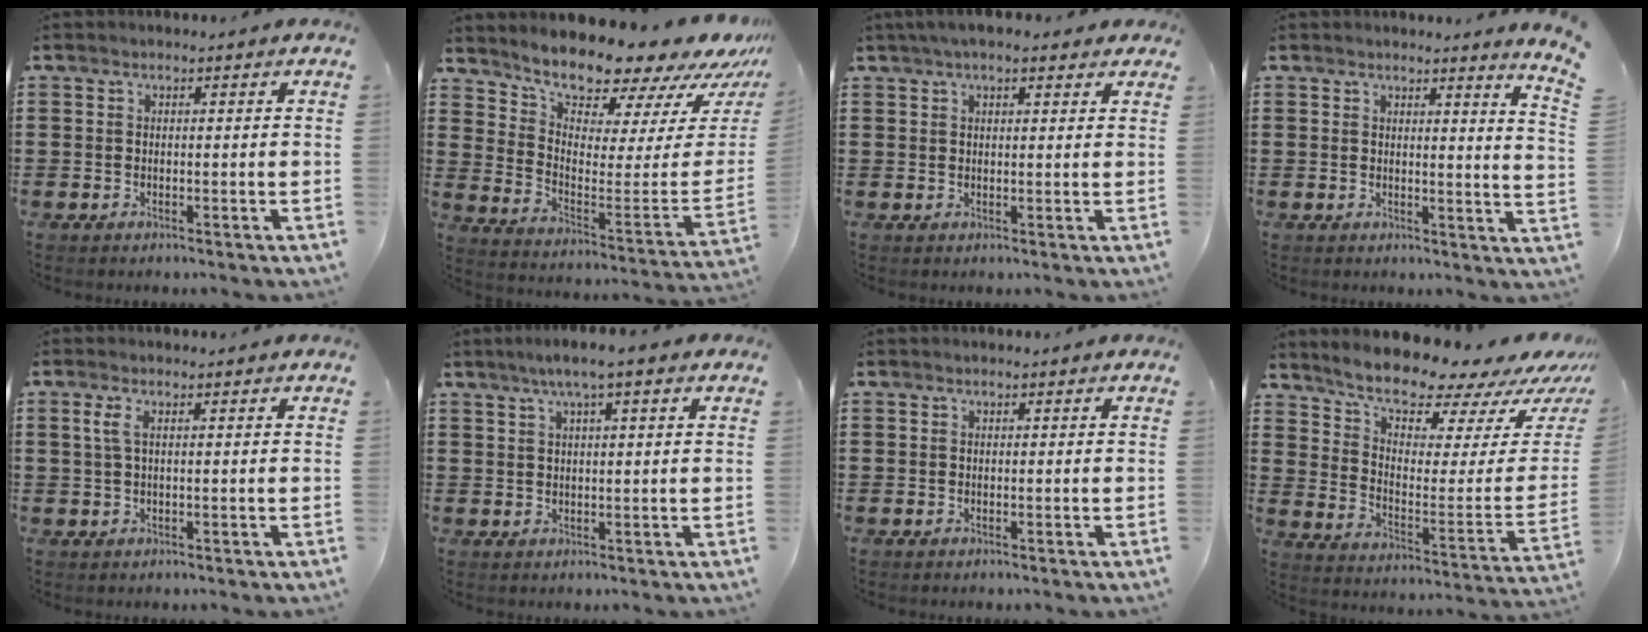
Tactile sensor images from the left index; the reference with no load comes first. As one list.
[{"total": 10.1, "force": [9.9, 1.3, 1.7], "torque": [-0.056, -0.104, 0.165]}, {"total": 3.7, "force": [2.7, 1.2, 2.3], "torque": [-0.051, 0.008, 0.048]}, {"total": 2.8, "force": [2.4, -1.0, 0.9], "torque": [-0.018, -0.017, 0.040]}, {"total": 2.1, "force": [0.5, 0.5, 2.0], "torque": [-0.049, 0.000, 0.005]}, {"total": 3.8, "force": [2.1, 0.2, 3.1], "torque": [-0.063, 0.005, 0.035]}, {"total": 0.0}, {"total": 8.7, "force": [8.3, 1.7, 2.2], "torque": [-0.060, -0.079, 0.136]}]